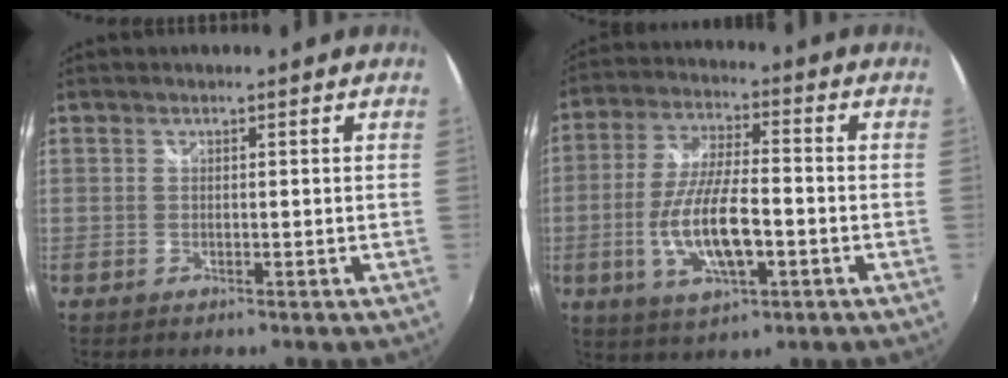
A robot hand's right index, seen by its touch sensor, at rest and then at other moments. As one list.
[{"total": 12.8, "force": [-3.5, 4.3, 11.6], "torque": [-0.235, -0.008, -0.061]}]